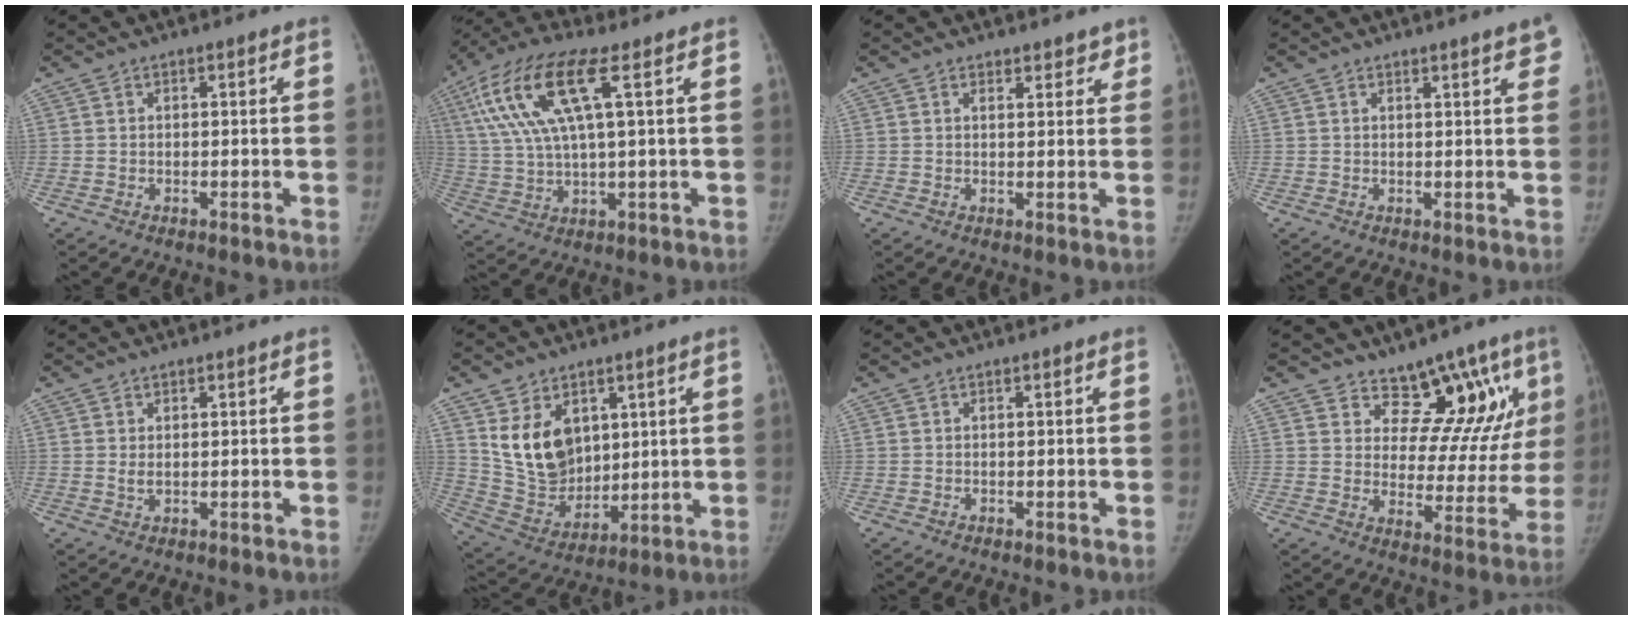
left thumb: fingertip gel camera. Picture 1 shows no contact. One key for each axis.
{"total": 15.3, "fx": 5.3, "fy": 4.1, "fz": 13.8, "tx": -0.313, "ty": 0.013, "tz": 0.101}
{"total": 3.2, "fx": 2.5, "fy": 1.6, "fz": 1.0, "tx": 0.017, "ty": -0.011, "tz": 0.031}
{"total": 4.4, "fx": 2.6, "fy": 0.8, "fz": 3.4, "tx": -0.027, "ty": -0.002, "tz": 0.027}
{"total": 1.4, "fx": 0.4, "fy": 0.7, "fz": 1.1, "tx": -0.018, "ty": -0.003, "tz": 0.012}
{"total": 13.6, "fx": 5.0, "fy": 9.7, "fz": 8.1, "tx": -0.104, "ty": -0.033, "tz": 0.118}
{"total": 0.0}
{"total": 14.3, "fx": 9.4, "fy": 7.4, "fz": 7.8, "tx": -0.036, "ty": -0.059, "tz": 0.136}